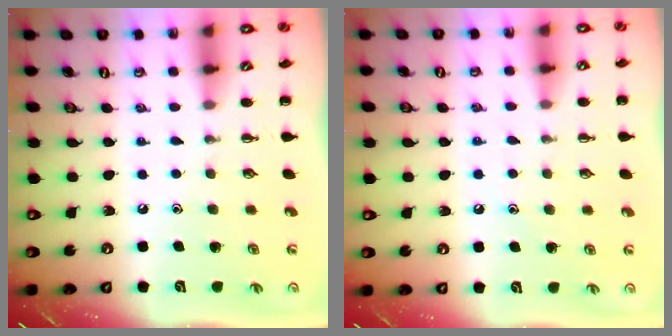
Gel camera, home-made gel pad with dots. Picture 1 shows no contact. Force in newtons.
{"total": 7.8, "press": 7.7, "slide": 1.4}